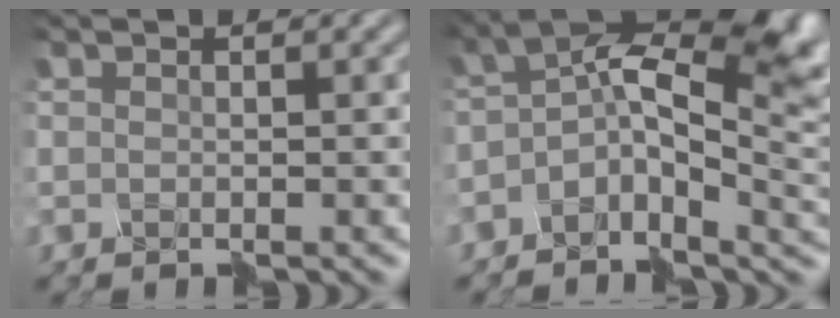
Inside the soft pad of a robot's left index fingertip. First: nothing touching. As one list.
[{"total": 10.0, "force": [0.3, 4.8, 8.8], "torque": [-0.136, 0.022, -0.017]}]